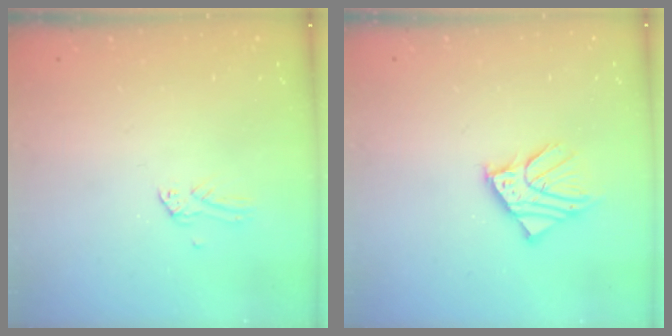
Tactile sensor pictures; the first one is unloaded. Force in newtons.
{"total": 7.8, "press": 7.7, "slide": 1.1}